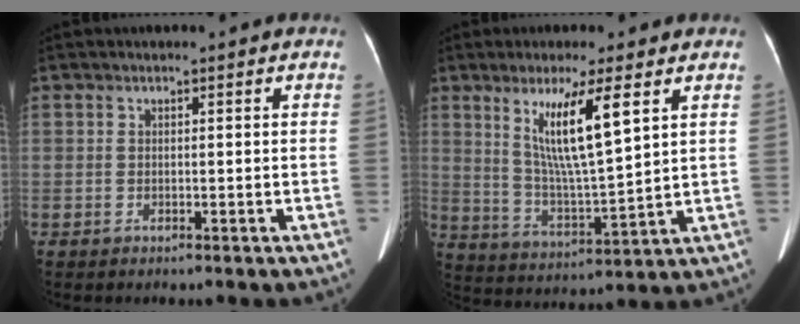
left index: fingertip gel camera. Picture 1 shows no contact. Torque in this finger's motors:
{"motor_torque": [1.56, -0.59, 0.85, 0.07]}